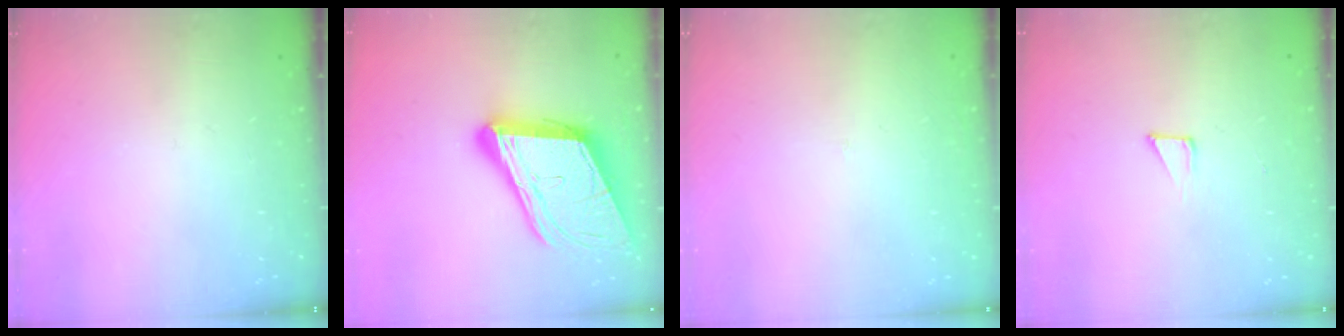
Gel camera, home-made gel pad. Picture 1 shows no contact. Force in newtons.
{"total": 21.2, "press": 20.8, "slide": 4.4}
{"total": 1.4, "press": 1.4, "slide": 0.1}
{"total": 3.7, "press": 3.7, "slide": 0.2}